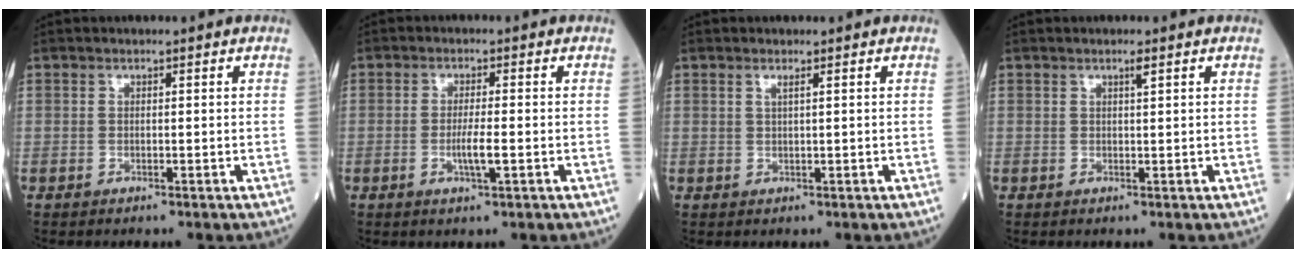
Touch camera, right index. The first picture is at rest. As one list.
[{"total": 3.4, "force": [-0.8, -0.1, 3.2], "torque": [-0.064, -0.005, -0.016]}, {"total": 0.9, "force": [0.5, -0.1, 0.7], "torque": [-0.020, -0.001, 0.011]}, {"total": 1.0, "force": [0.6, -0.1, 0.8], "torque": [-0.015, -0.001, 0.010]}]